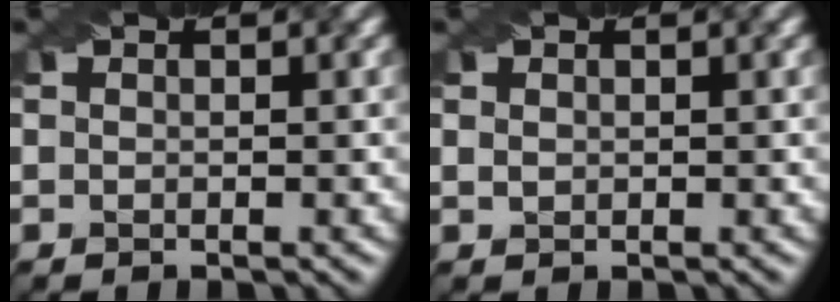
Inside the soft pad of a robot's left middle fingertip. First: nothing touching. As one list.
[{"total": 0.8, "force": [0.3, 0.6, 0.5], "torque": [-0.011, -0.001, 0.007]}]